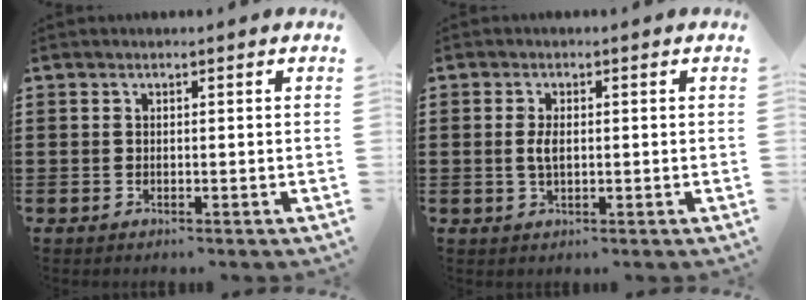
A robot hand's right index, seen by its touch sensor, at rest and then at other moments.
{"total": 2.8, "force": [0.0, 1.3, 2.5], "torque": [-0.057, 0.001, -0.003]}